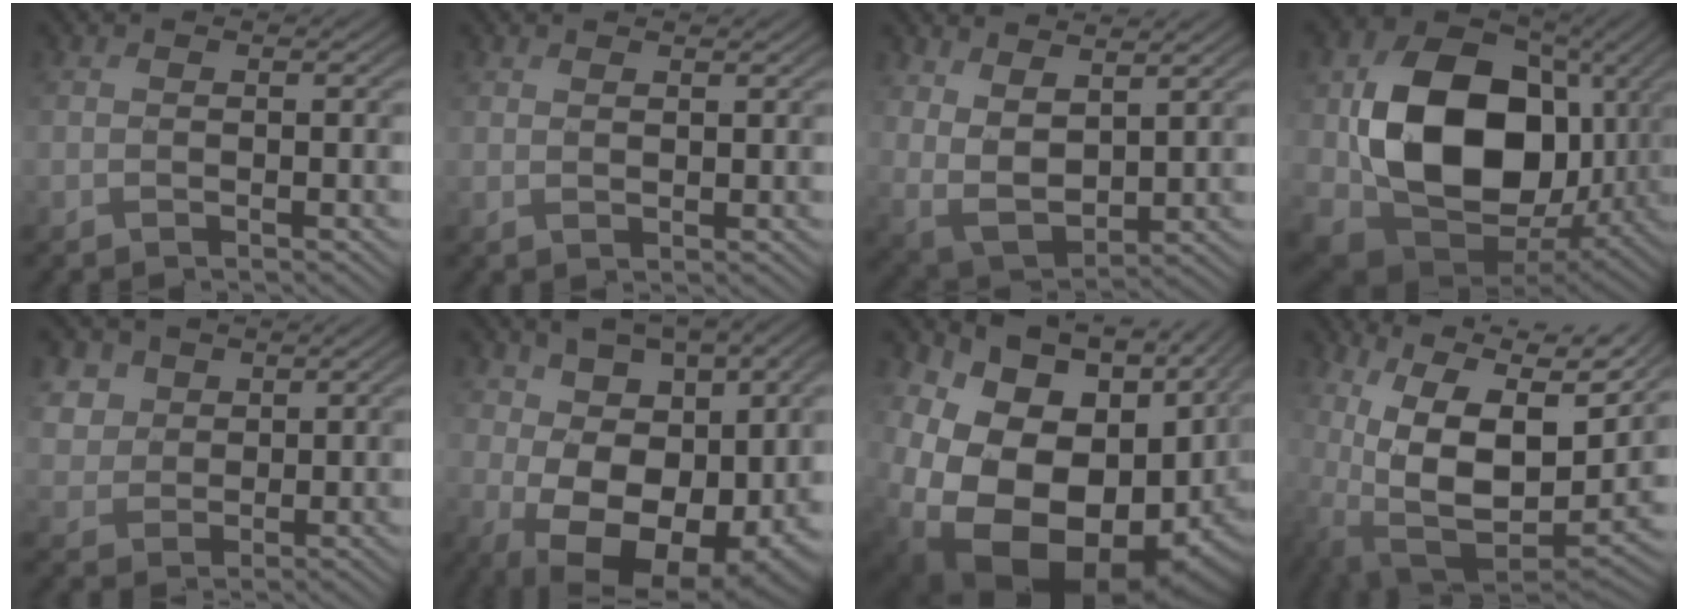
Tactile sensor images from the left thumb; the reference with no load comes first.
{"total": 0.9, "force": [0.8, 0.1, 0.3], "torque": [-0.005, -0.002, 0.022]}
{"total": 7.2, "force": [3.7, 3.6, 5.0], "torque": [-0.150, -0.009, 0.085]}
{"total": 16.2, "force": [0.2, 12.4, 10.4], "torque": [-0.217, -0.030, 0.012]}
{"total": 4.7, "force": [2.4, 3.9, 1.2], "torque": [-0.072, 0.004, 0.045]}
{"total": 17.5, "force": [0.6, 11.1, 13.6], "torque": [-0.218, -0.042, 0.060]}
{"total": 19.9, "force": [-2.6, 14.2, 13.7], "torque": [-0.254, -0.057, 0.012]}
{"total": 15.8, "force": [3.4, 9.9, 11.8], "torque": [-0.241, -0.016, 0.076]}